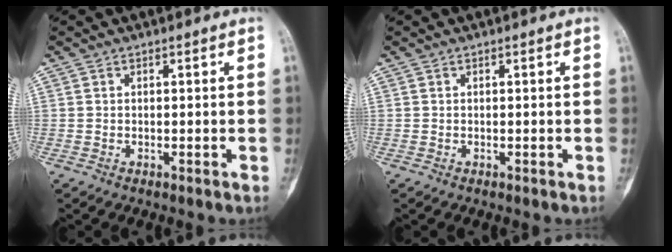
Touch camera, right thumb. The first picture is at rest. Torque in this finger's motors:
{"motor_torque": [0.00, 0.00, 0.02, 0.02, 0.00]}